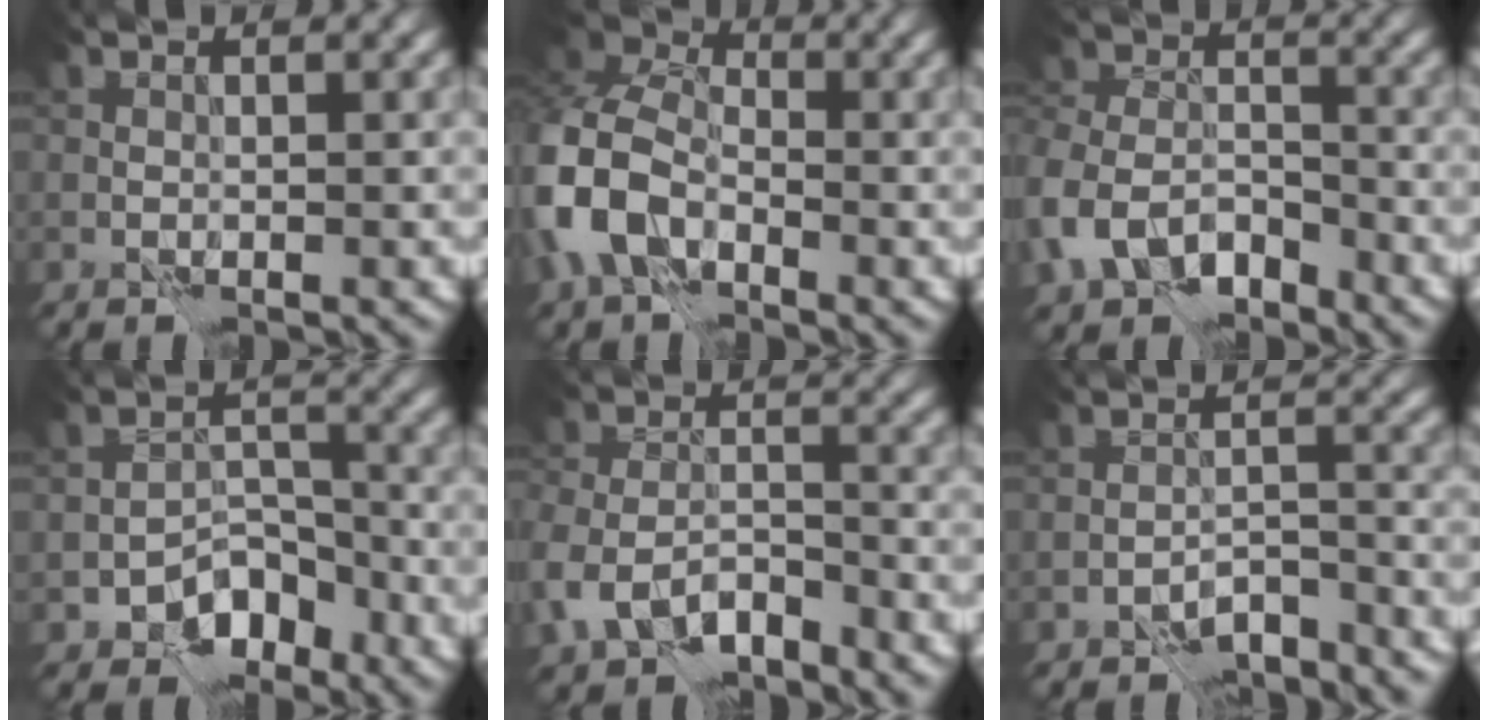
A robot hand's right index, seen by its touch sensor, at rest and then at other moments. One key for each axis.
{"total": 9.4, "fx": -3.6, "fy": 6.3, "fz": 6.0, "tx": -0.162, "ty": -0.009, "tz": -0.084}
{"total": 6.2, "fx": -3.5, "fy": 4.2, "fz": 2.9, "tx": -0.054, "ty": -0.005, "tz": -0.077}
{"total": 4.8, "fx": -3.1, "fy": 3.0, "fz": 2.2, "tx": -0.022, "ty": 0.004, "tz": -0.054}
{"total": 6.6, "fx": -4.2, "fy": 3.8, "fz": 3.5, "tx": -0.067, "ty": -0.007, "tz": -0.082}
{"total": 6.2, "fx": -5.2, "fy": 2.0, "fz": 2.7, "tx": -0.035, "ty": 0.001, "tz": -0.079}